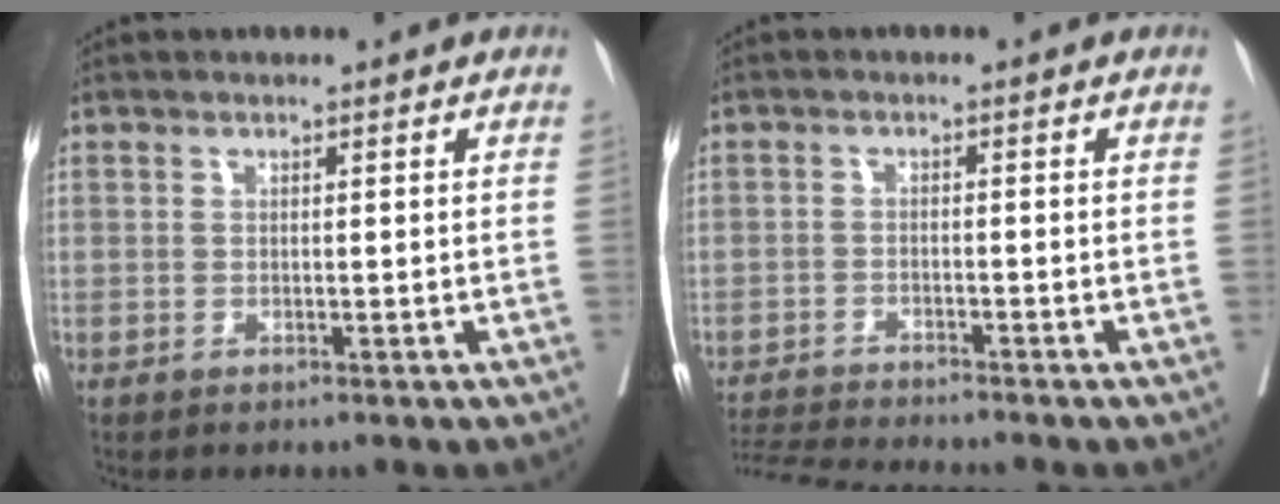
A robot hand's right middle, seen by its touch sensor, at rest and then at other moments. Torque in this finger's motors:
{"motor_torque": [0.26, -0.42, 0.04, 0.00]}